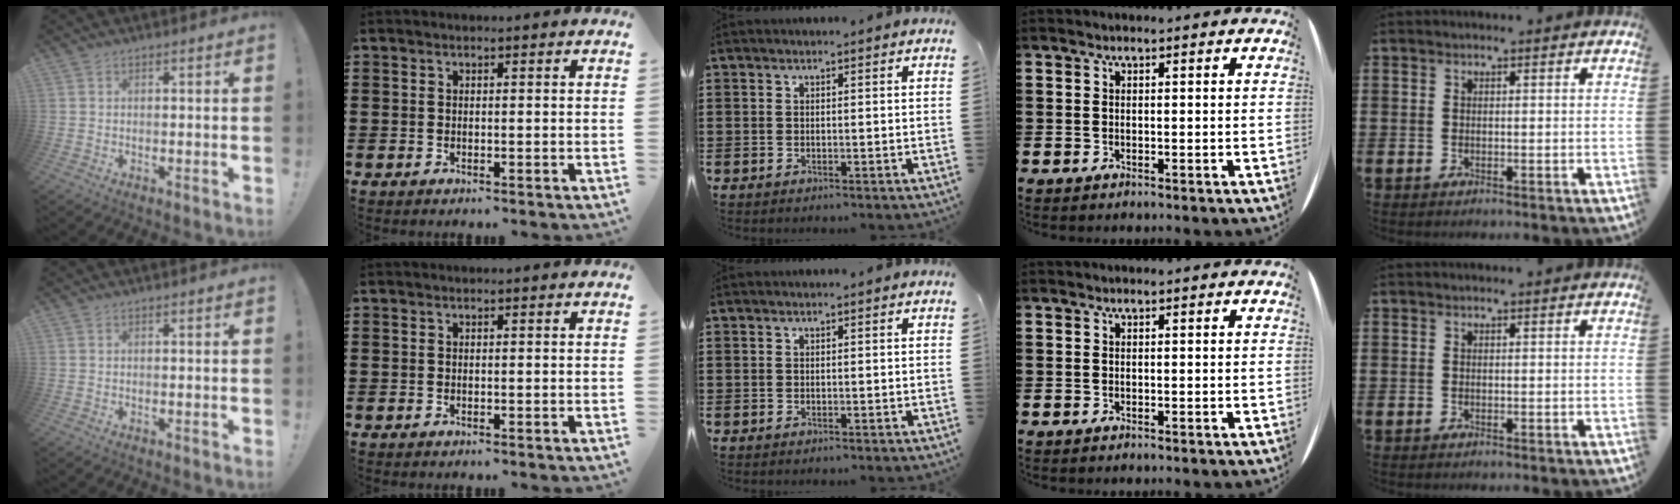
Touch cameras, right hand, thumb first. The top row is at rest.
{}